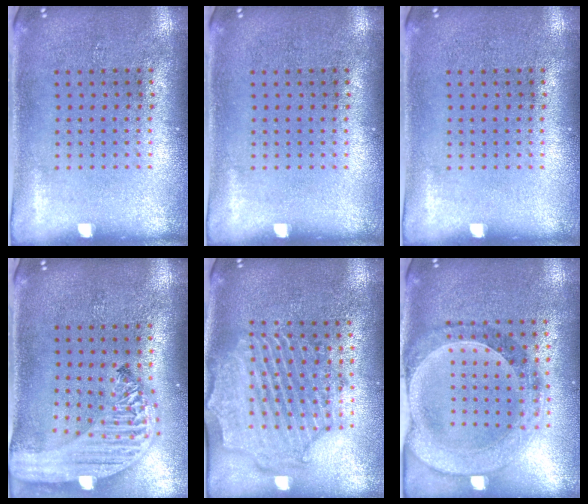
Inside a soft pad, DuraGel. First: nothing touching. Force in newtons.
{"total": 0.0}
{"total": 0.0}
{"total": 3.2, "press": 2.5, "slide": 1.9}
{"total": 2.3, "press": 2.2, "slide": 0.8}
{"total": 1.6, "press": 1.5, "slide": 0.3}